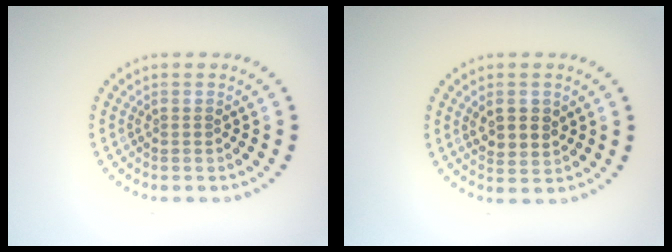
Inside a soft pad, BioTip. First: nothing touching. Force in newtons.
{"total": 2.7, "press": 2.6, "slide": 0.7}